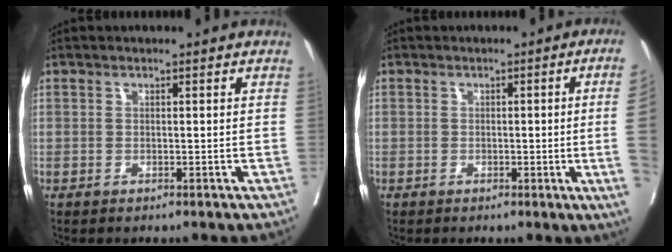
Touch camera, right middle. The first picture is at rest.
{"total": 8.4, "force": [-1.1, -2.4, 8.0], "torque": [-0.087, -0.019, -0.013]}